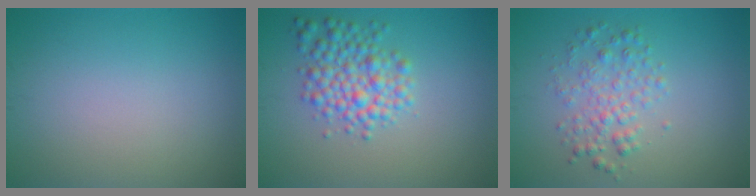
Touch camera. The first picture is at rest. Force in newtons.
{"total": 4.1, "press": 4.1, "slide": 0.1}
{"total": 2.8, "press": 2.8, "slide": 0.0}